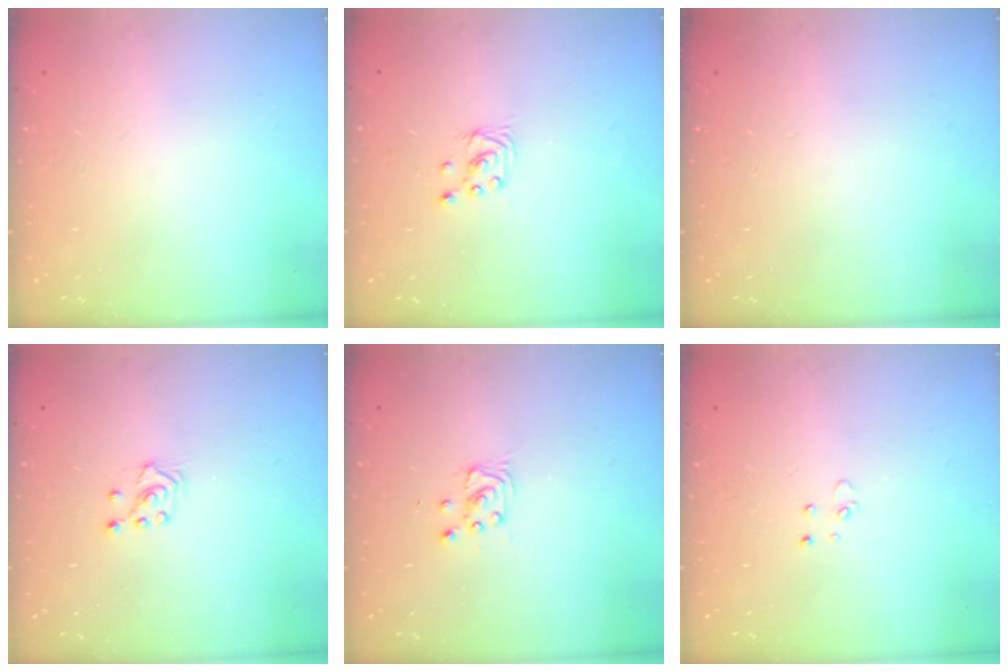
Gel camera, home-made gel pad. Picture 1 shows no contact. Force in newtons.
{"total": 1.6, "press": 1.6, "slide": 0.0}
{"total": 0.0}
{"total": 3.3, "press": 3.2, "slide": 0.8}
{"total": 2.9, "press": 2.9, "slide": 0.4}
{"total": 2.6, "press": 2.6, "slide": 0.2}